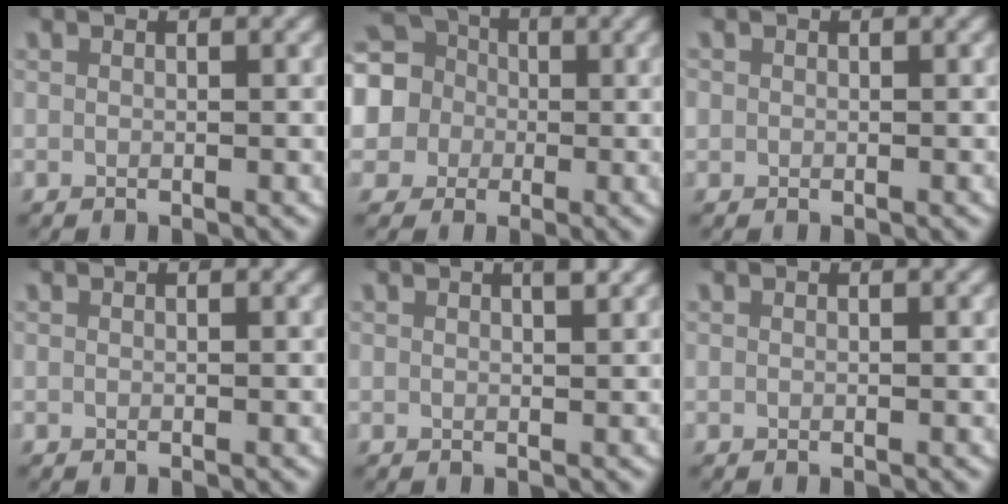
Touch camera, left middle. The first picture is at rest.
{"total": 12.7, "force": [1.0, 11.7, 4.8], "torque": [-0.135, -0.027, 0.007]}
{"total": 1.0, "force": [0.0, 1.0, 0.2], "torque": [-0.011, -0.004, 0.001]}
{"total": 0.0}
{"total": 1.0, "force": [0.7, 0.1, 0.7], "torque": [-0.008, 0.002, 0.012]}
{"total": 0.0}